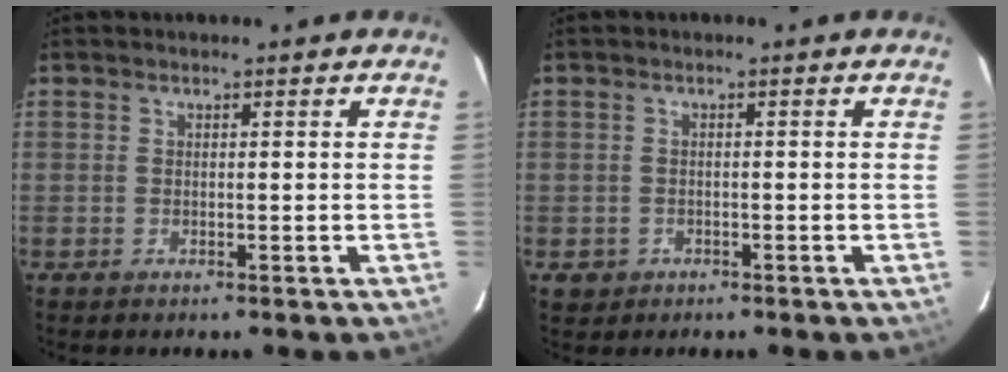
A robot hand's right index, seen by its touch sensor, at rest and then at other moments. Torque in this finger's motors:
{"motor_torque": [0.04, 0.06, -0.40, -0.18]}